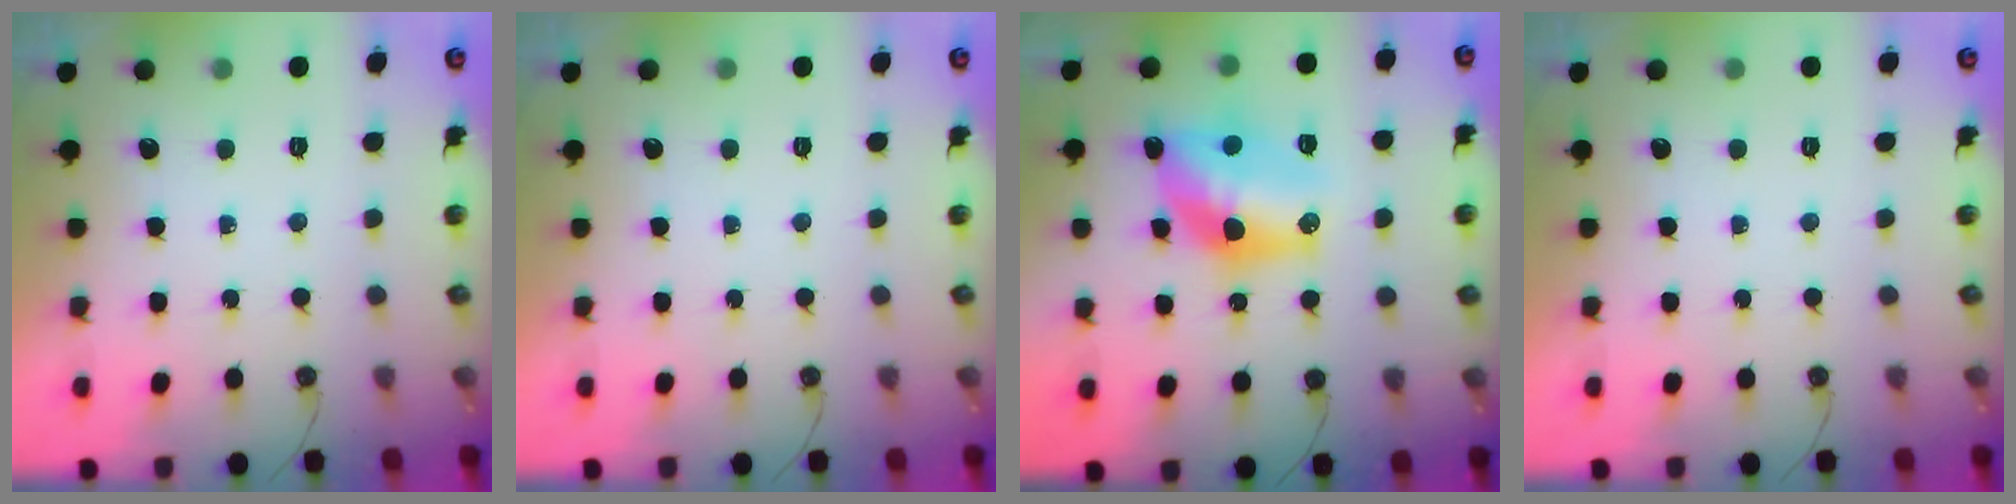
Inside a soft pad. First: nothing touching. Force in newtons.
{"total": 0.0}
{"total": 13.7, "press": 13.6, "slide": 1.2}
{"total": 0.0}